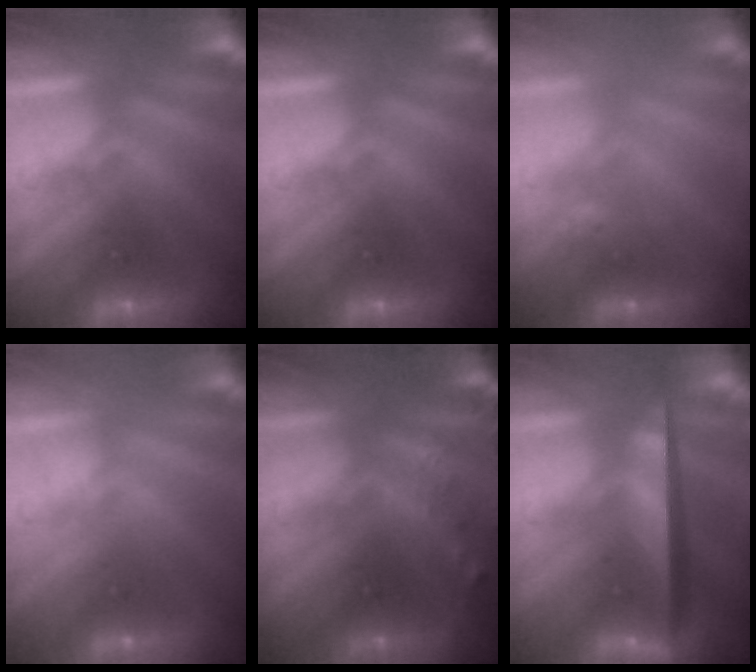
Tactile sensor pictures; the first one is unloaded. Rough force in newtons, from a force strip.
{"total": 0.0}
{"total": 2.2}
{"total": 1.7}
{"total": 5.6}
{"total": 7.9}